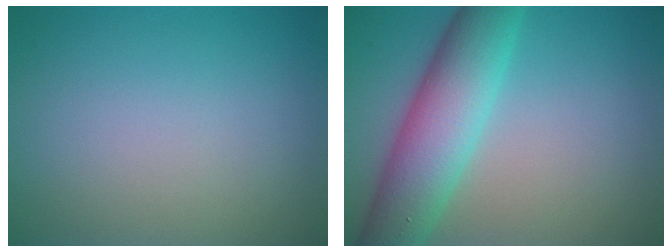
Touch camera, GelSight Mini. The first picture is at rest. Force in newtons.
{"total": 7.8, "press": 7.8, "slide": 0.4}